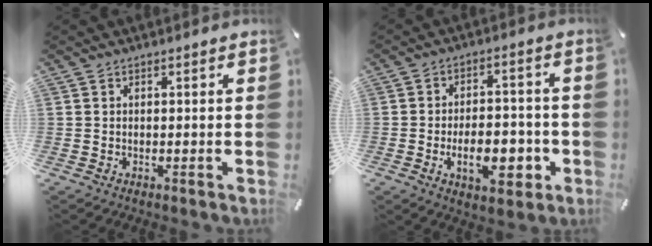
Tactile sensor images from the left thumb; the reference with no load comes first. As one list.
[{"total": 11.7, "force": [-3.6, 6.3, 9.1], "torque": [-0.134, 0.008, -0.059]}]